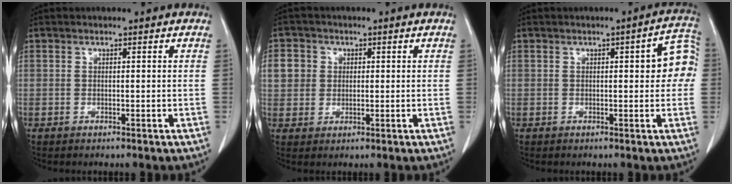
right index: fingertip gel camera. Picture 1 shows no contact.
{"total": 4.4, "force": [1.0, 4.2, 1.1], "torque": [-0.012, 0.008, 0.017]}
{"total": 6.7, "force": [0.9, 1.7, 6.4], "torque": [-0.067, 0.022, 0.004]}